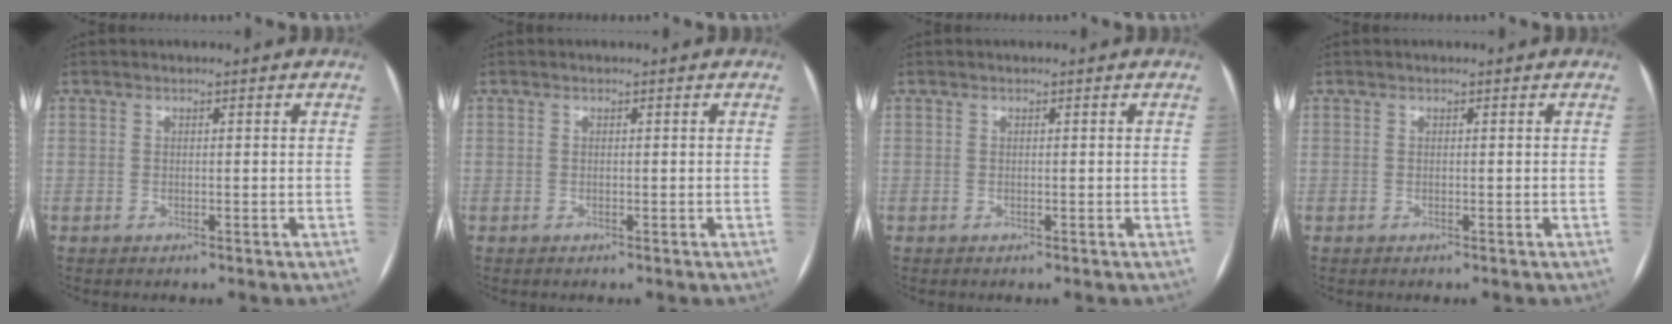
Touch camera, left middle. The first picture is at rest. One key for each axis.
{"total": 0.0}
{"total": 0.0}
{"total": 0.0}